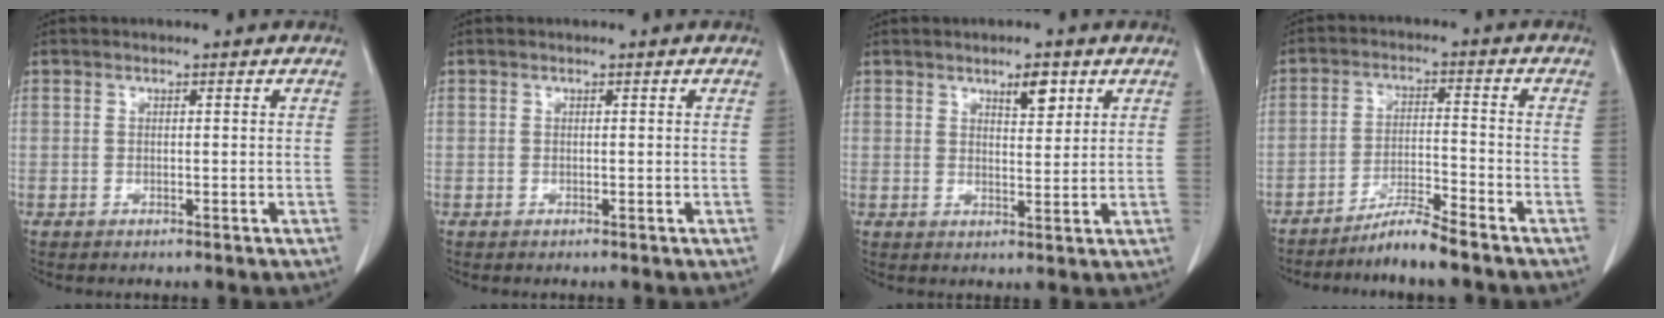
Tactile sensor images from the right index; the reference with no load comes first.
{"total": 0.0}
{"total": 3.7, "force": [2.2, 1.3, 2.7], "torque": [-0.042, -0.003, 0.036]}
{"total": 5.4, "force": [-4.7, -0.6, 2.5], "torque": [-0.044, -0.018, -0.089]}